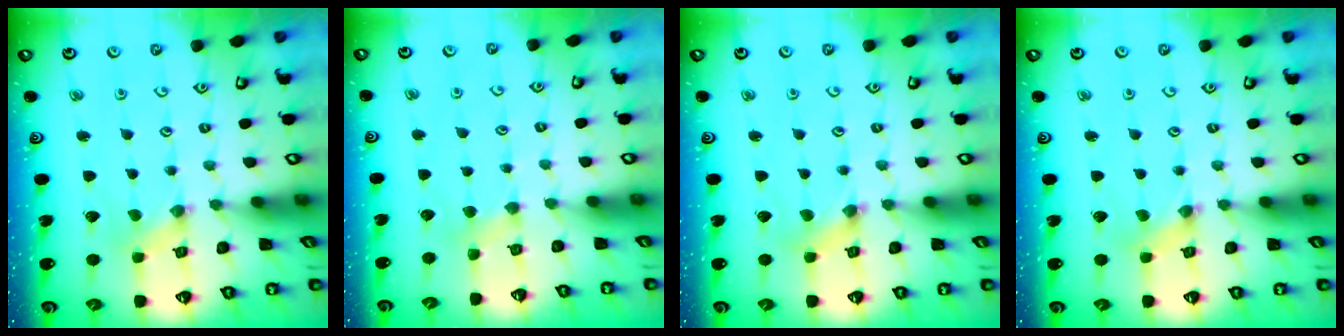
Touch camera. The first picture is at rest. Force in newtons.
{"total": 2.8, "press": 2.8, "slide": 0.6}
{"total": 2.4, "press": 2.3, "slide": 0.4}
{"total": 0.8, "press": 0.8, "slide": 0.2}